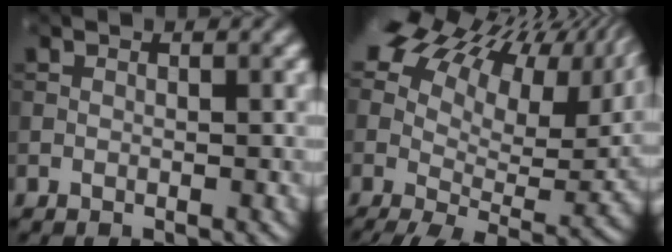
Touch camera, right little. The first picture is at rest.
{"total": 17.9, "force": [8.2, 9.1, 13.1], "torque": [-0.221, 0.037, 0.135]}